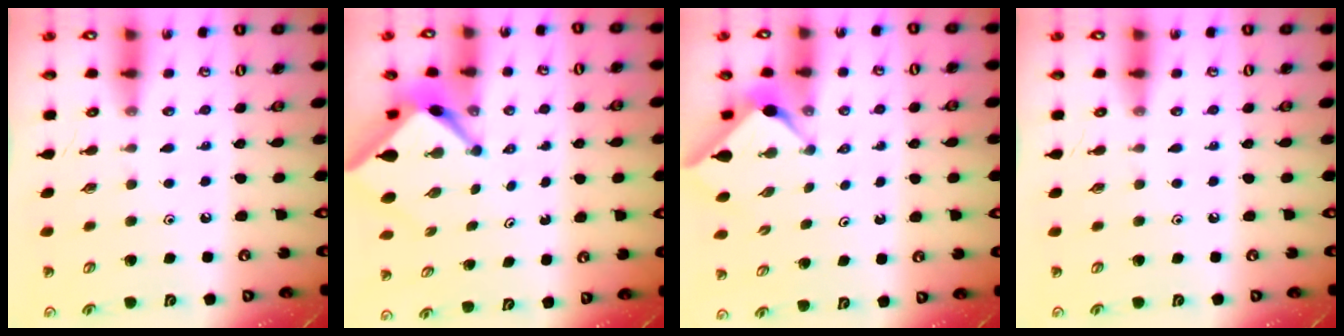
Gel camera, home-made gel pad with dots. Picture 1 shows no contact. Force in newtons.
{"total": 3.9, "press": 3.9, "slide": 0.2}
{"total": 3.1, "press": 3.1, "slide": 0.3}
{"total": 0.0}